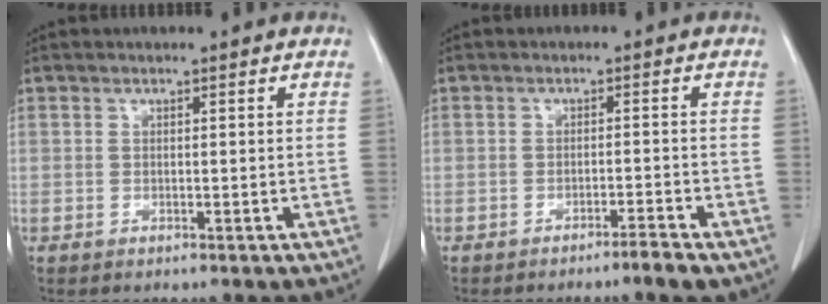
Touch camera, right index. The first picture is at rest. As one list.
[{"total": 2.5, "force": [-2.0, -0.4, 1.4], "torque": [-0.023, -0.002, -0.033]}]